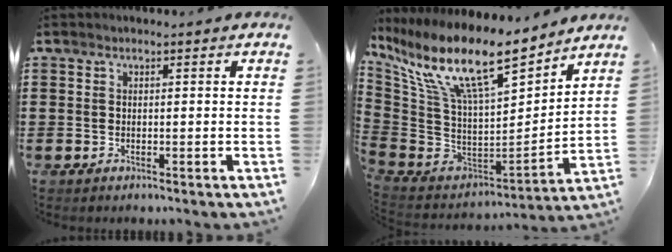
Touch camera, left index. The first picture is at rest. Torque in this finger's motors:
{"motor_torque": [1.99, -0.15, 0.66, 0.21]}